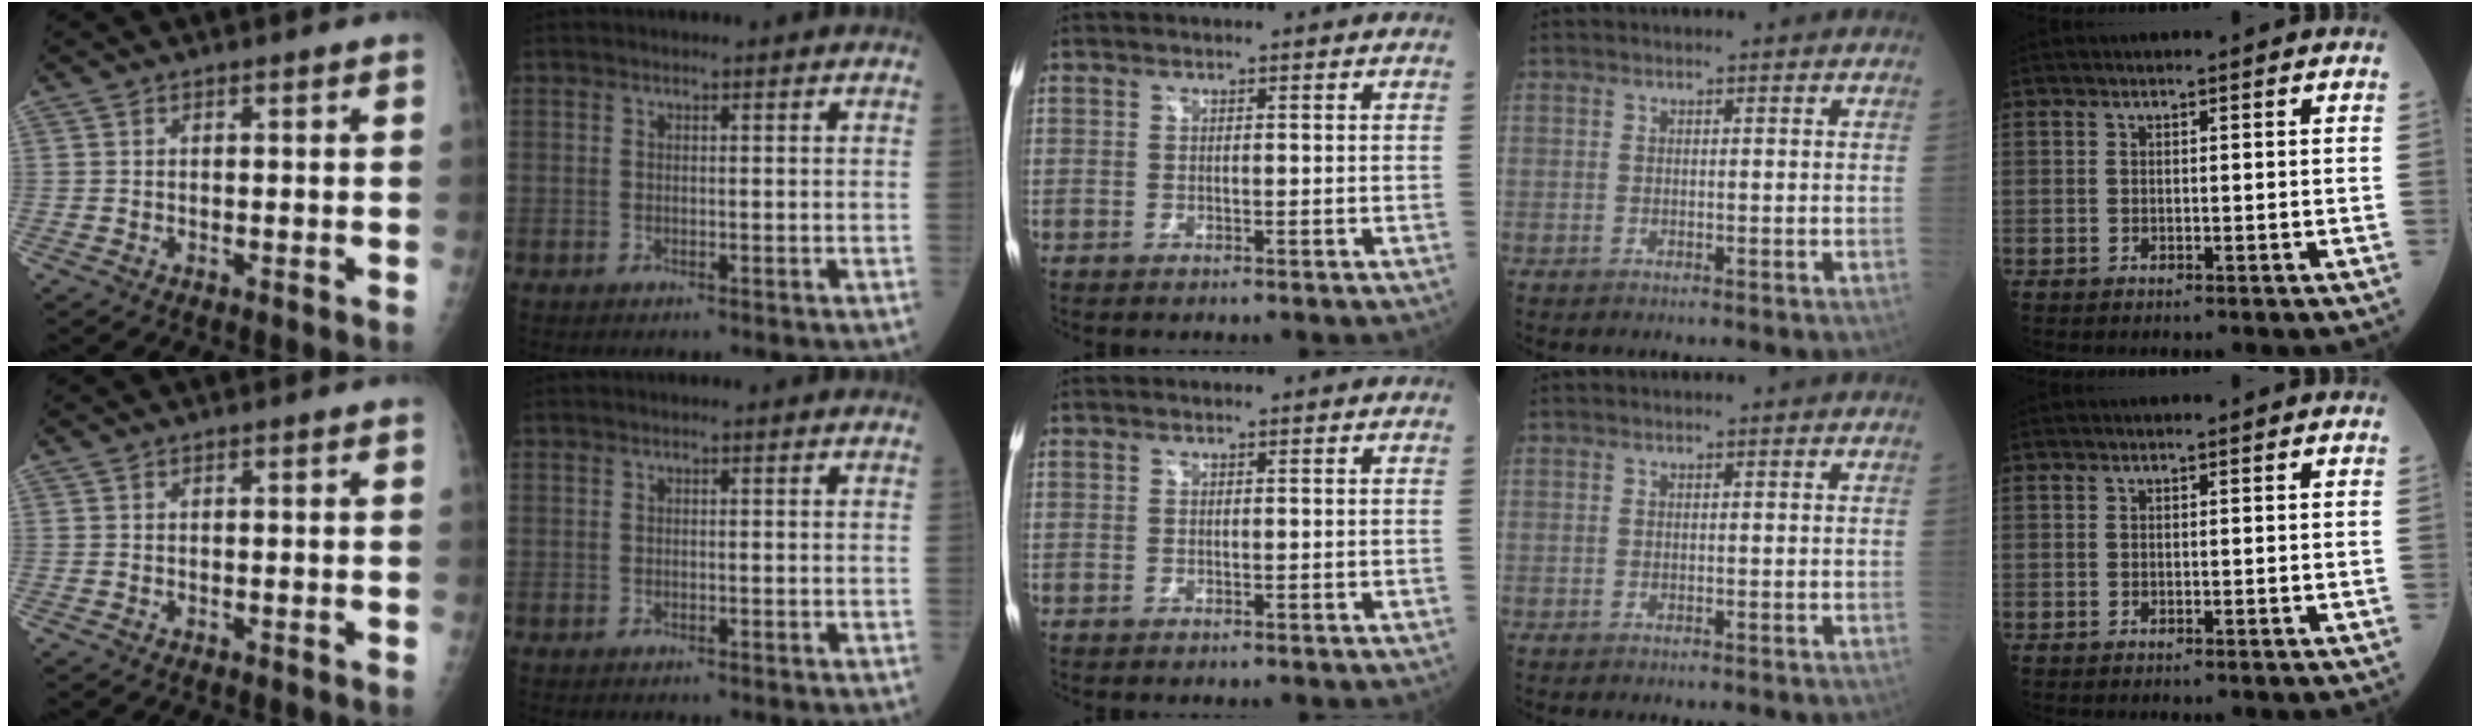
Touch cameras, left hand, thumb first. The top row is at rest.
{}